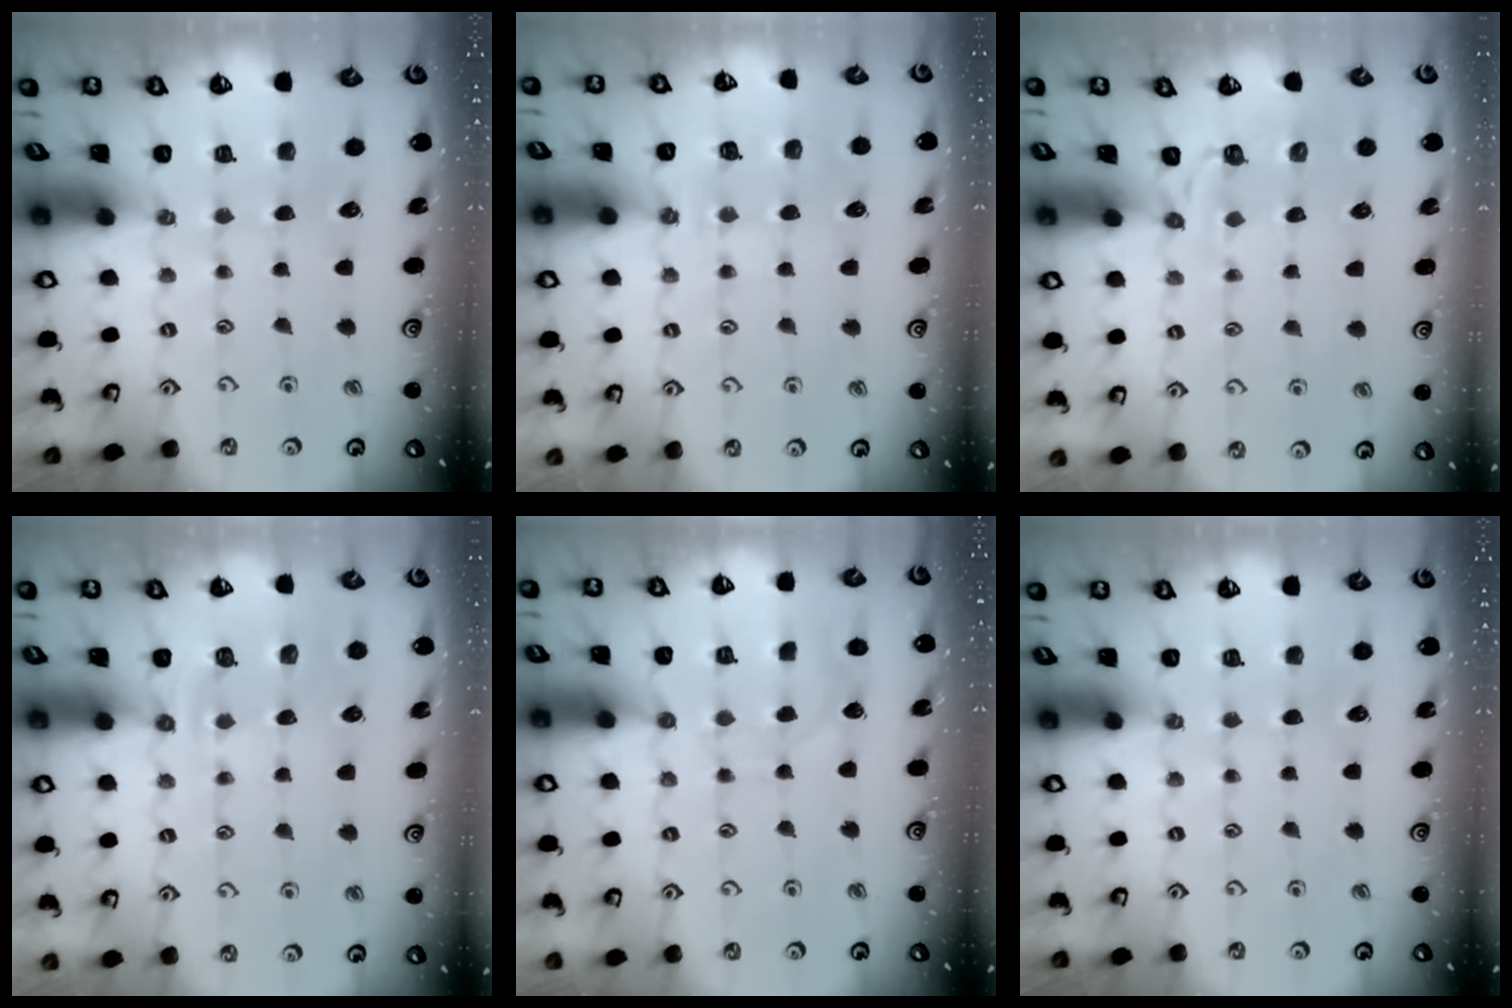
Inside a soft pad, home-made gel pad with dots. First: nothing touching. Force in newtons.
{"total": 5.8, "press": 5.8, "slide": 0.1}
{"total": 3.1, "press": 2.1, "slide": 2.3}
{"total": 6.1, "press": 6.0, "slide": 1.3}
{"total": 4.6, "press": 4.6, "slide": 0.5}
{"total": 0.0}